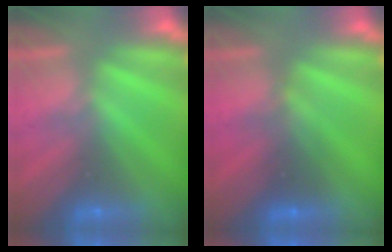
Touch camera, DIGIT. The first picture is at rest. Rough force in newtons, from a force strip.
{"total": 2.7}